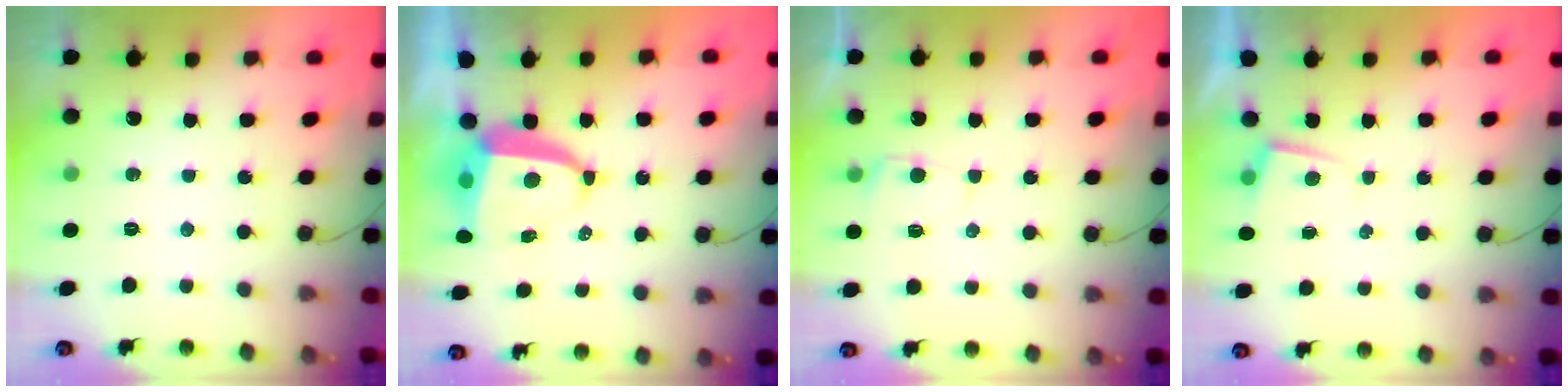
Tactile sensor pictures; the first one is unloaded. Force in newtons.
{"total": 8.0, "press": 7.9, "slide": 1.0}
{"total": 3.9, "press": 3.9, "slide": 0.4}
{"total": 1.0, "press": 1.0, "slide": 0.3}